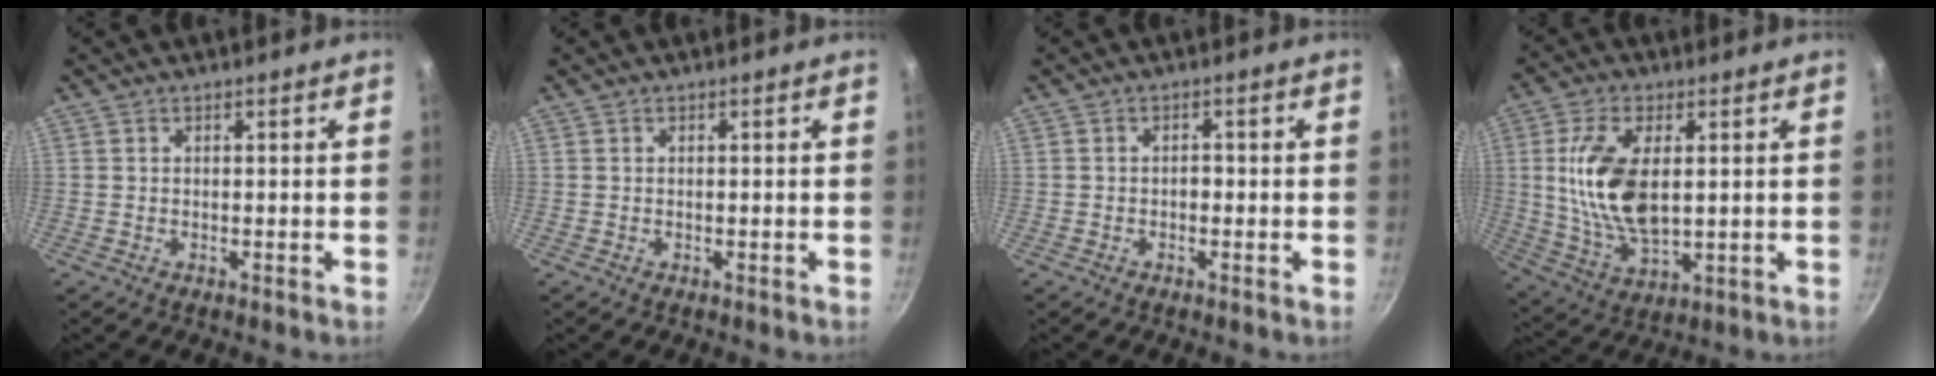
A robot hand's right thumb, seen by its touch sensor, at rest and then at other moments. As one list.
[{"total": 0.0}, {"total": 1.3, "force": [-0.4, 0.9, 0.8], "torque": [-0.006, 0.004, -0.009]}, {"total": 14.7, "force": [2.0, 7.4, 12.6], "torque": [-0.250, -0.015, 0.048]}]